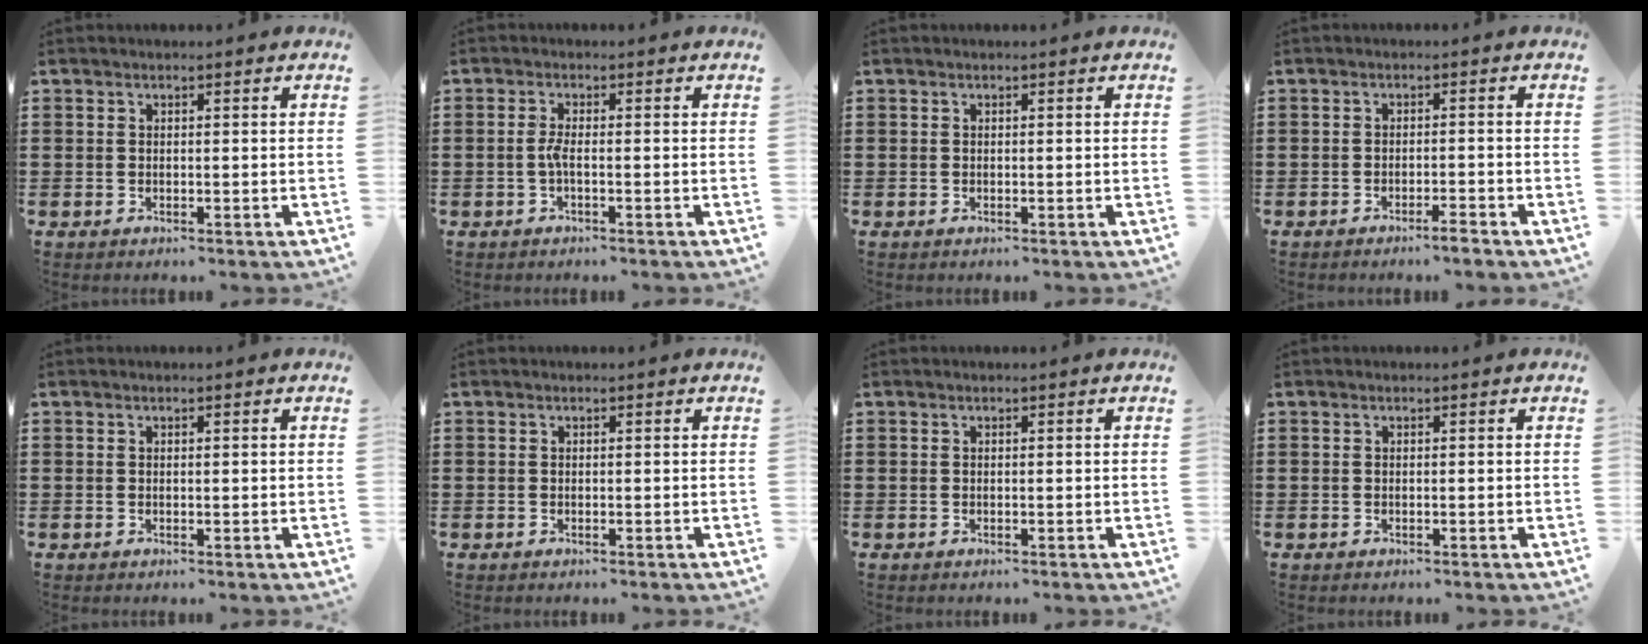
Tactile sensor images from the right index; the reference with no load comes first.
{"total": 2.1, "force": [-0.7, 0.1, 2.0], "torque": [-0.054, -0.007, -0.018]}
{"total": 0.0}
{"total": 2.2, "force": [-2.0, 0.0, 1.1], "torque": [-0.019, 0.001, -0.038]}
{"total": 0.0}
{"total": 0.0}
{"total": 0.0}
{"total": 0.0}